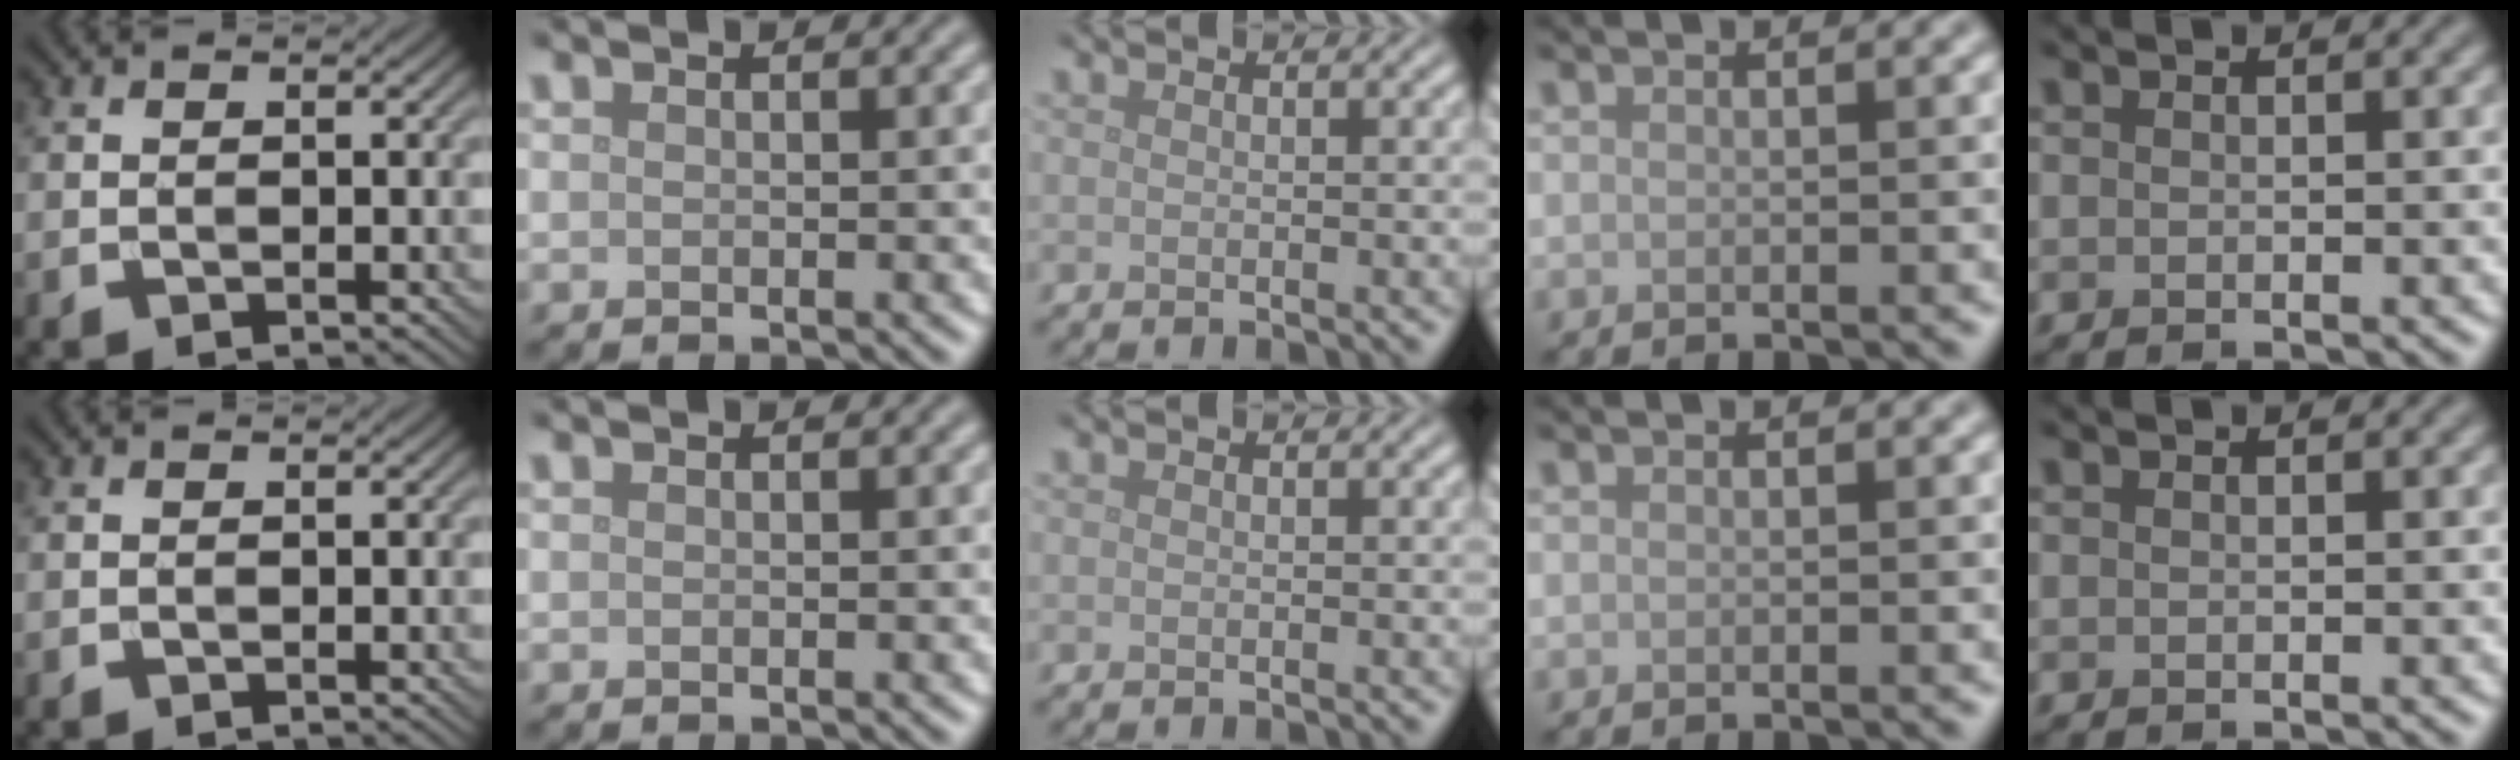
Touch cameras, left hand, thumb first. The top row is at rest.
{}